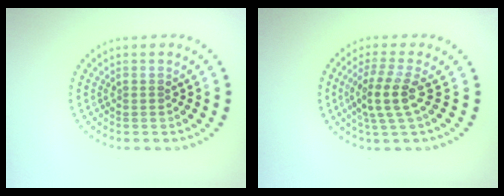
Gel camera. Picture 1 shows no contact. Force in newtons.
{"total": 3.5, "press": 3.0, "slide": 1.9}